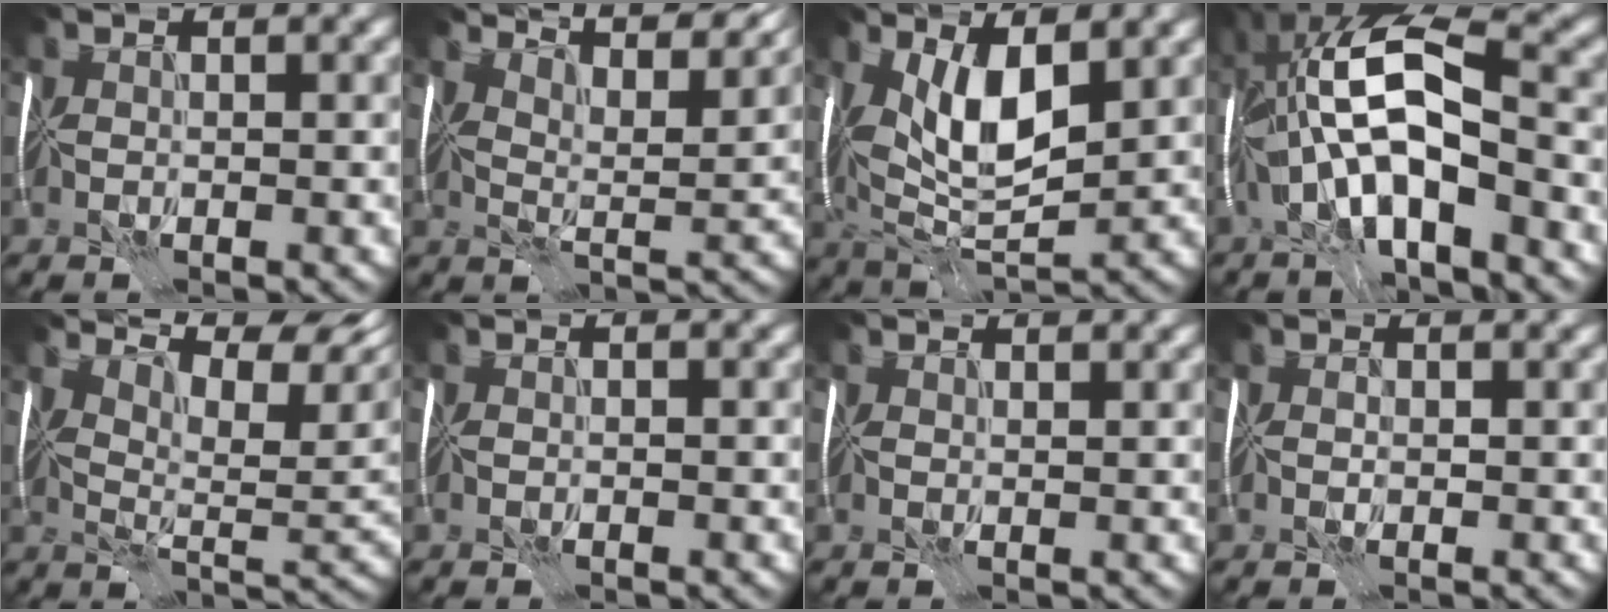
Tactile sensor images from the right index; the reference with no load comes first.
{"total": 9.4, "force": [7.7, 2.0, 5.0], "torque": [-0.082, 0.003, 0.094]}
{"total": 7.4, "force": [1.3, 3.2, 6.5], "torque": [-0.128, -0.007, 0.024]}
{"total": 13.4, "force": [-2.8, 5.1, 12.1], "torque": [-0.217, 0.018, -0.054]}
{"total": 10.7, "force": [6.8, 3.1, 7.6], "torque": [-0.132, 0.016, 0.109]}
{"total": 0.0}
{"total": 2.2, "force": [1.9, 0.6, 1.0], "torque": [-0.015, 0.006, 0.015]}
{"total": 1.1, "force": [0.4, 0.7, 0.7], "torque": [-0.010, 0.002, -0.002]}